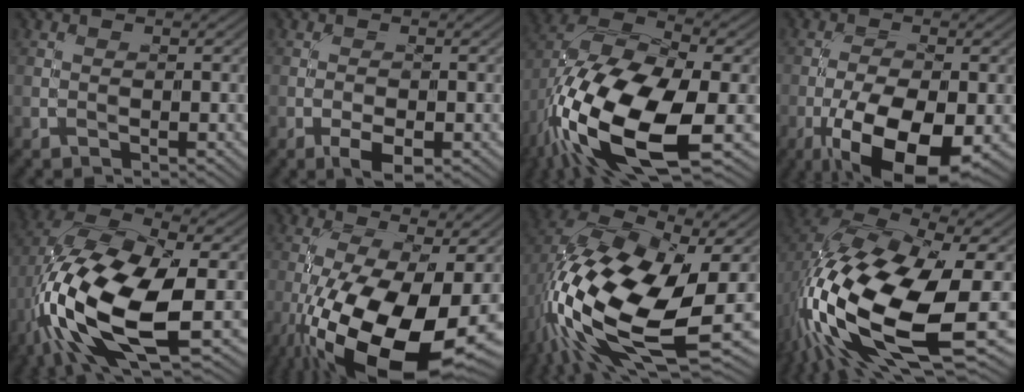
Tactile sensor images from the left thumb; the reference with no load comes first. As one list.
[{"total": 3.0, "force": [-1.5, 1.2, 2.4], "torque": [-0.038, -0.001, -0.025]}, {"total": 17.2, "force": [-6.3, 8.3, 13.7], "torque": [-0.296, -0.035, -0.113]}, {"total": 12.4, "force": [-5.5, 5.0, 9.9], "torque": [-0.175, -0.018, -0.093]}, {"total": 15.8, "force": [-4.3, 7.0, 13.5], "torque": [-0.306, -0.024, -0.079]}, {"total": 17.7, "force": [-6.8, 6.5, 15.0], "torque": [-0.303, -0.038, -0.108]}, {"total": 17.4, "force": [-3.4, 9.2, 14.3], "torque": [-0.309, -0.018, -0.066]}, {"total": 18.1, "force": [-5.3, 8.3, 15.3], "torque": [-0.336, -0.032, -0.087]}]